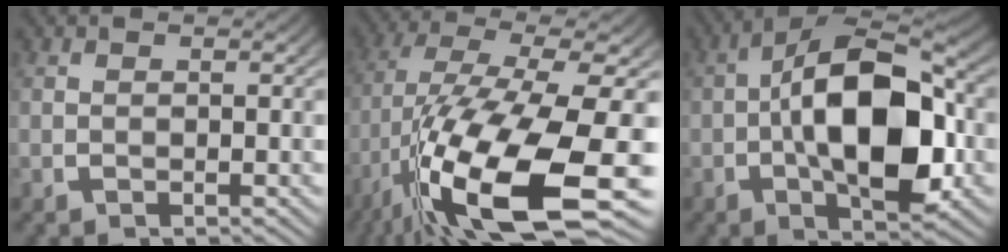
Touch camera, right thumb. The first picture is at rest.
{"total": 17.7, "force": [-6.2, 8.2, 14.3], "torque": [-0.309, -0.070, -0.050]}
{"total": 14.9, "force": [-1.5, 8.0, 12.5], "torque": [-0.220, -0.028, -0.019]}